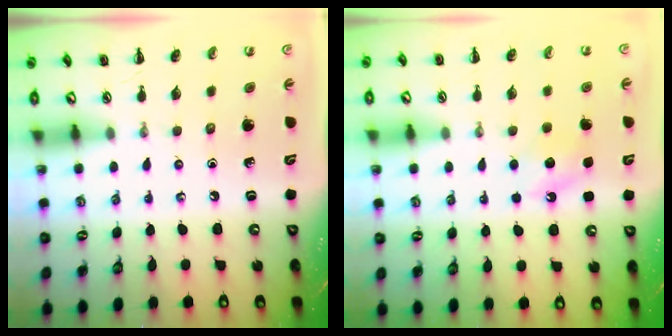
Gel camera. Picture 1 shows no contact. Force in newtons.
{"total": 6.0, "press": 5.8, "slide": 1.7}